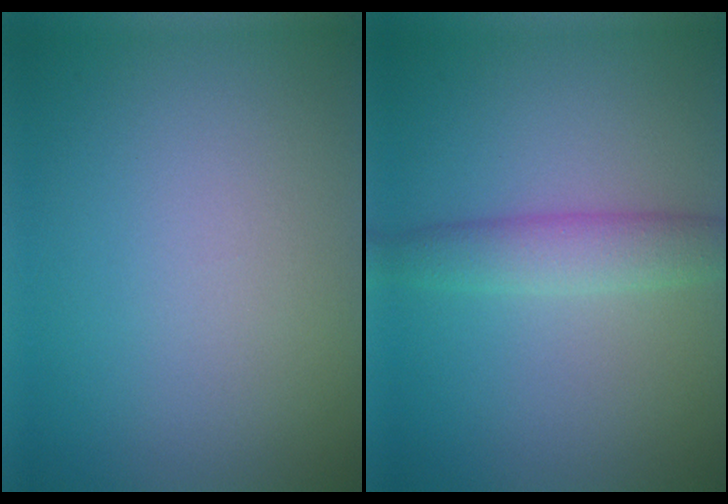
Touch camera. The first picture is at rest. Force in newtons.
{"total": 3.2, "press": 3.2, "slide": 0.1}